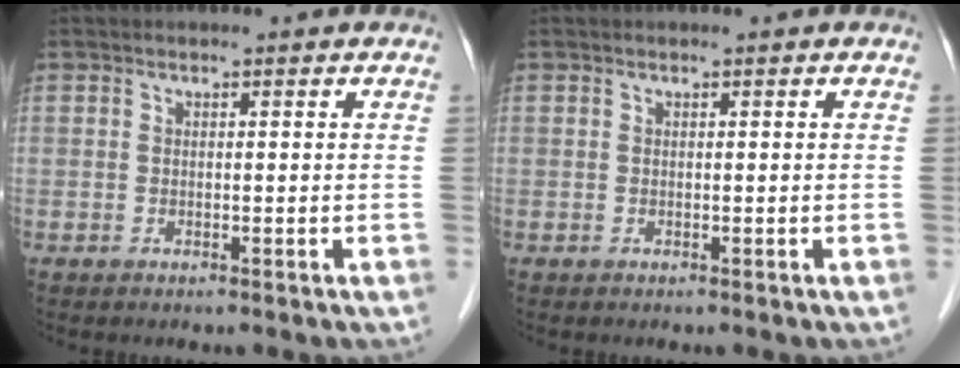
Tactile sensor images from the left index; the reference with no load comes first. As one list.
[{"total": 0.0}]